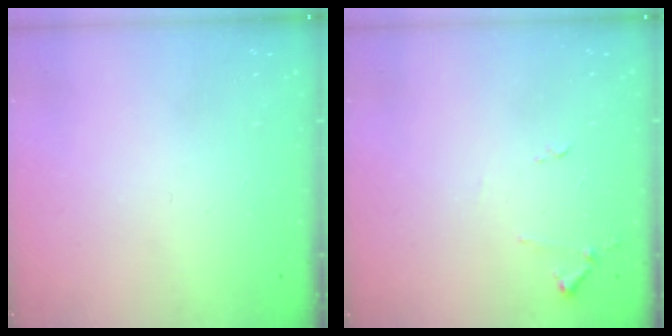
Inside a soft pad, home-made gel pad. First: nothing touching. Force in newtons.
{"total": 7.9, "press": 7.8, "slide": 0.7}